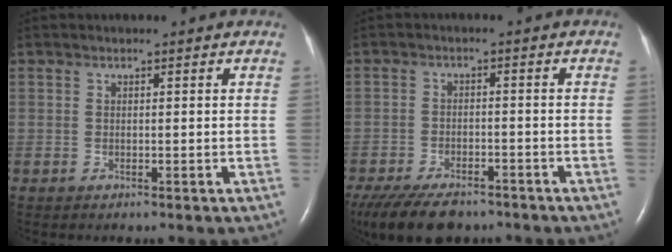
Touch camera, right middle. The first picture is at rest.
{"total": 11.7, "force": [-8.9, 4.8, 5.7], "torque": [-0.115, -0.013, -0.139]}